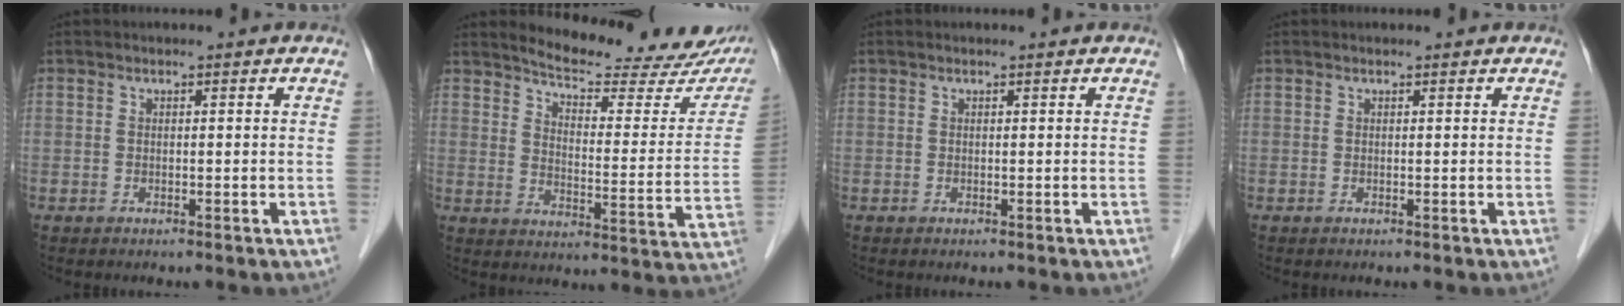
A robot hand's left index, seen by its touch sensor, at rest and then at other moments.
{"total": 20.6, "force": [18.5, 4.2, 8.0], "torque": [-0.099, -0.059, 0.222]}
{"total": 0.5, "force": [0.5, 0.1, 0.1], "torque": [-0.004, 0.005, 0.007]}
{"total": 0.8, "force": [0.8, 0.1, 0.0], "torque": [-0.008, 0.006, 0.011]}